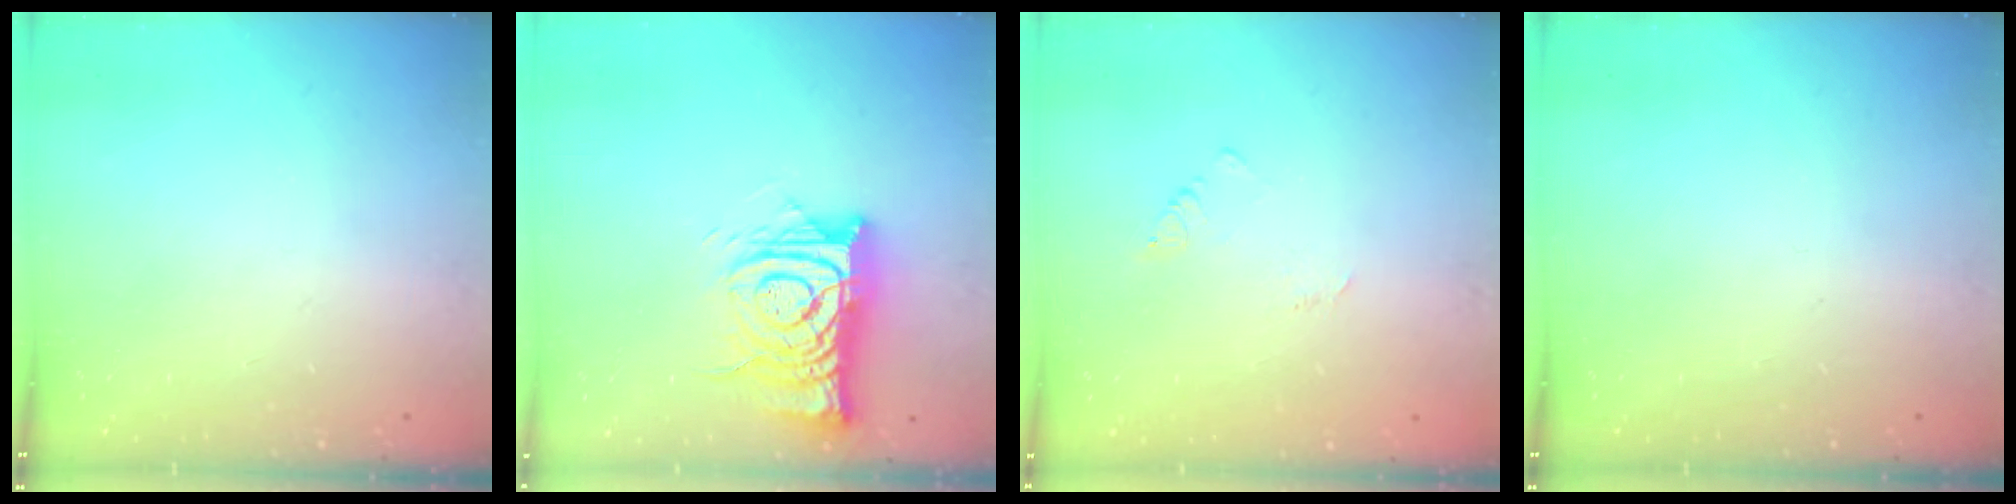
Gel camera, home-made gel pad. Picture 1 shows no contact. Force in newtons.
{"total": 13.3, "press": 13.3, "slide": 1.1}
{"total": 2.4, "press": 2.4, "slide": 0.3}
{"total": 0.0}